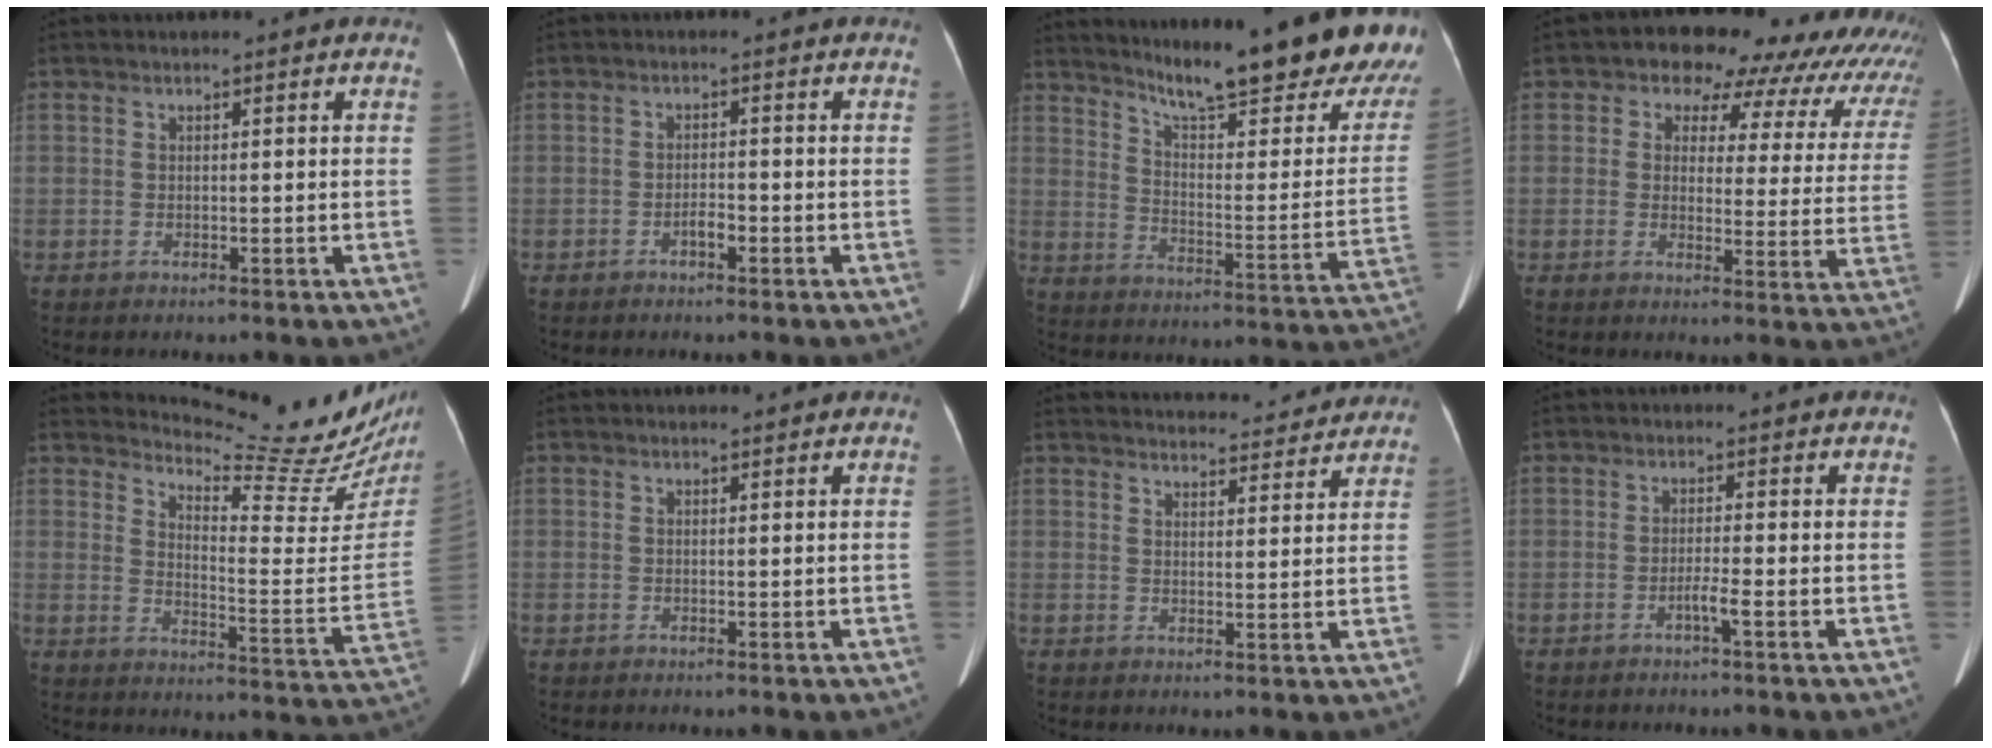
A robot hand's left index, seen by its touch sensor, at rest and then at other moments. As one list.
[{"total": 1.6, "force": [-1.4, 0.2, 0.9], "torque": [-0.009, -0.005, -0.020]}, {"total": 26.2, "force": [22.7, 1.0, 13.0], "torque": [-0.190, -0.112, 0.297]}, {"total": 18.7, "force": [14.9, 8.8, 7.3], "torque": [-0.060, -0.020, 0.139]}, {"total": 18.7, "force": [17.6, 1.8, 5.8], "torque": [-0.080, -0.111, 0.211]}, {"total": 0.9, "force": [0.8, 0.0, 0.3], "torque": [-0.006, -0.003, 0.012]}, {"total": 17.1, "force": [16.5, 2.7, 3.5], "torque": [-0.036, 0.002, 0.205]}, {"total": 1.8, "force": [-1.3, -0.6, 1.0], "torque": [-0.013, -0.008, -0.021]}]